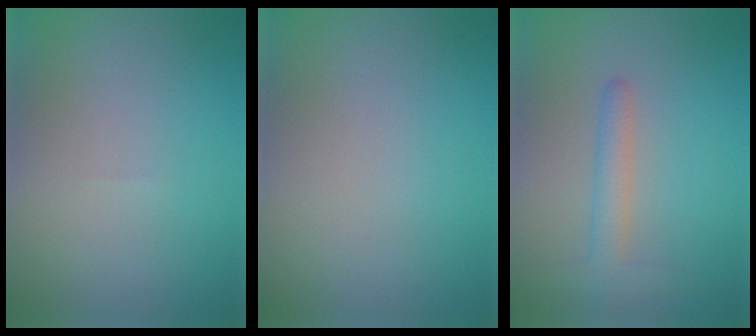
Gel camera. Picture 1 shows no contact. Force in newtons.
{"total": 0.0}
{"total": 2.6, "press": 2.6, "slide": 0.1}